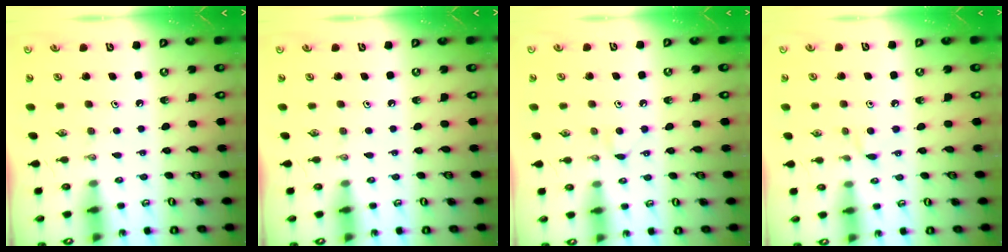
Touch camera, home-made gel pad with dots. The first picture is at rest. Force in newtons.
{"total": 0.0}
{"total": 3.2, "press": 3.2, "slide": 0.5}
{"total": 3.7, "press": 3.7, "slide": 0.5}